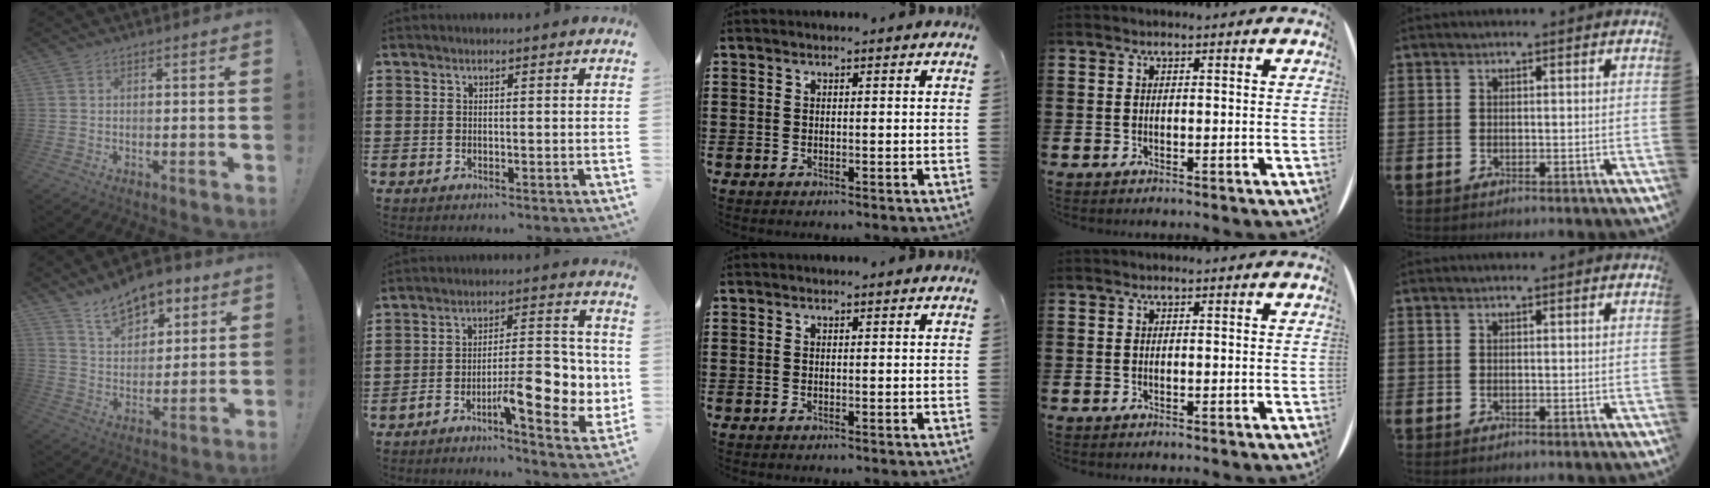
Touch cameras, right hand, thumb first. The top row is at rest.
{"thumb": {"total": 12.3, "force": [8.8, 6.6, 5.5], "torque": [-0.083, -0.051, 0.162]}, "index": {"total": 10.9, "force": [-3.9, 3.7, 9.4], "torque": [-0.134, 0.001, -0.068]}}